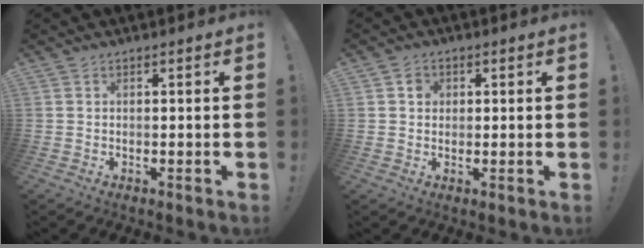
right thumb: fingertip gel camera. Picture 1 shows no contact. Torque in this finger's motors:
{"motor_torque": [-0.08, 0.06, -0.39, -0.17, 0.01]}